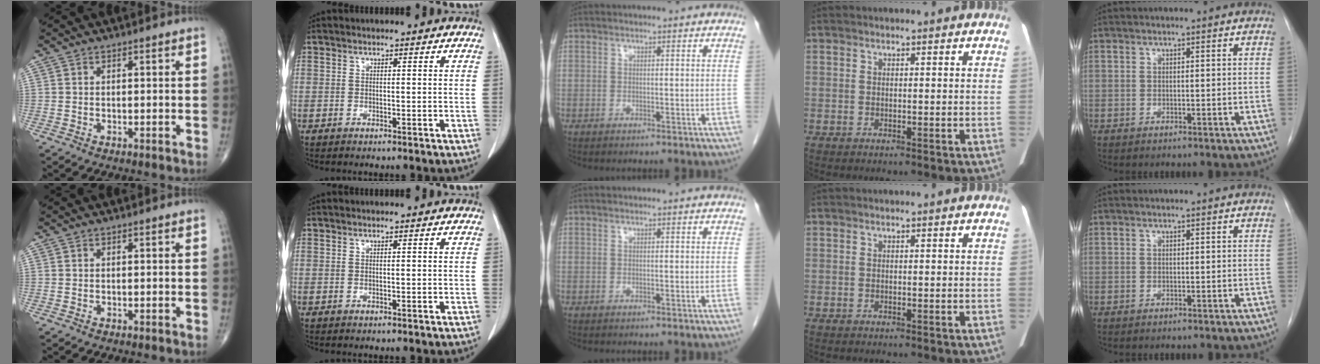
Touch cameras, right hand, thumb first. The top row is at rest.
{}